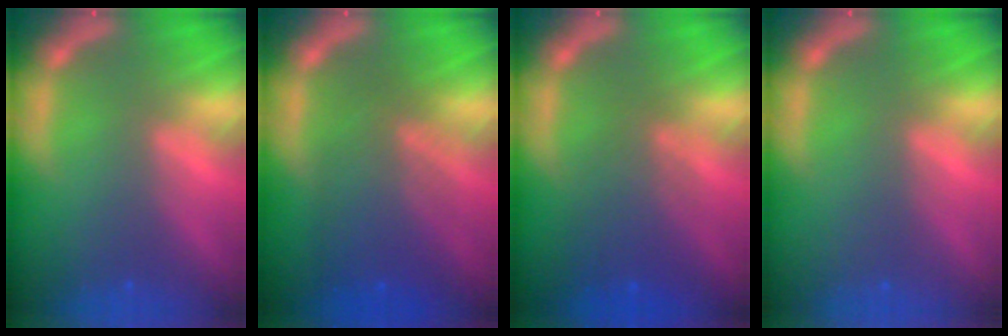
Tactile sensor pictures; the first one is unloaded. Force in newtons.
{"total": 6.6}
{"total": 4.6}
{"total": 0.0}